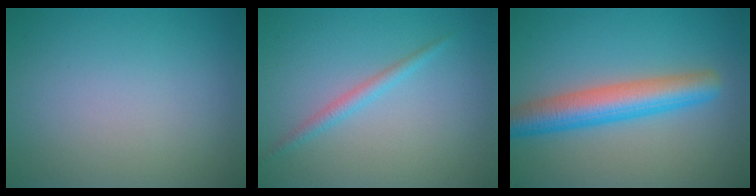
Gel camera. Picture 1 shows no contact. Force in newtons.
{"total": 1.5, "press": 1.5, "slide": 0.1}
{"total": 5.8, "press": 5.8, "slide": 0.2}